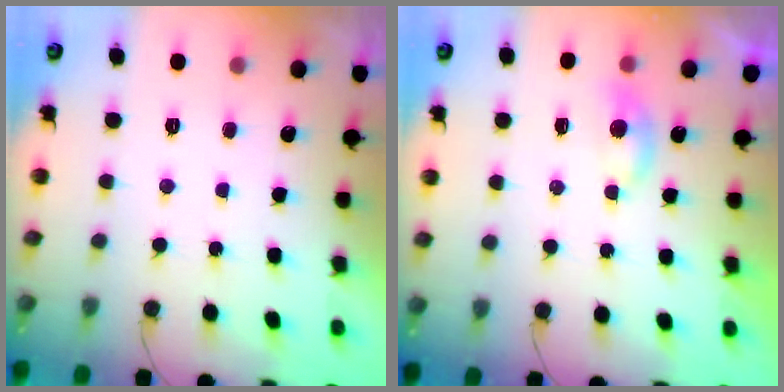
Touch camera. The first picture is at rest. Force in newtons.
{"total": 3.5, "press": 3.4, "slide": 0.5}